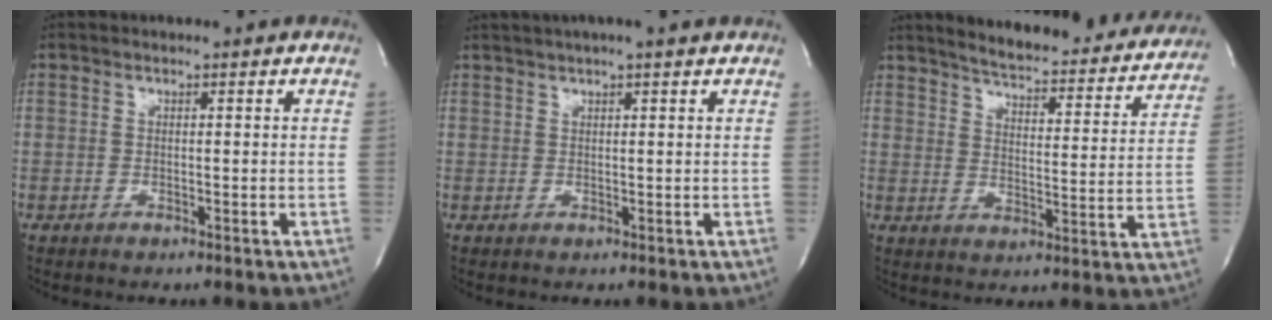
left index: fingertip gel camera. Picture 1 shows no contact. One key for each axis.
{"total": 5.8, "fx": 4.6, "fy": -0.1, "fz": 3.5, "tx": -0.059, "ty": 0.025, "tz": 0.064}
{"total": 23.1, "fx": 21.4, "fy": 4.6, "fz": 7.4, "tx": -0.097, "ty": -0.059, "tz": 0.253}